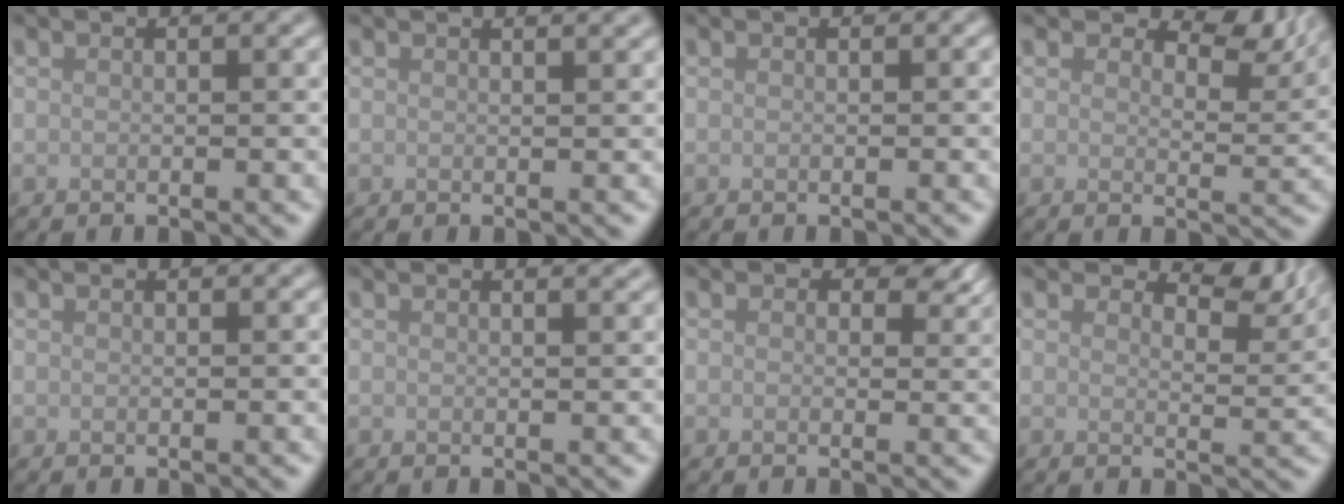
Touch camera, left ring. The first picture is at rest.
{"total": 1.7, "force": [1.3, 0.6, 1.0], "torque": [-0.004, 0.003, 0.008]}
{"total": 0.0}
{"total": 5.5, "force": [3.7, 2.6, 3.1], "torque": [-0.034, -0.001, 0.045]}
{"total": 0.0}
{"total": 1.3, "force": [1.1, 0.3, 0.5], "torque": [0.001, 0.001, 0.011]}
{"total": 3.3, "force": [1.4, 2.2, 2.0], "torque": [-0.025, -0.004, 0.013]}
{"total": 4.1, "force": [3.1, 1.7, 2.2], "torque": [-0.027, -0.005, 0.038]}